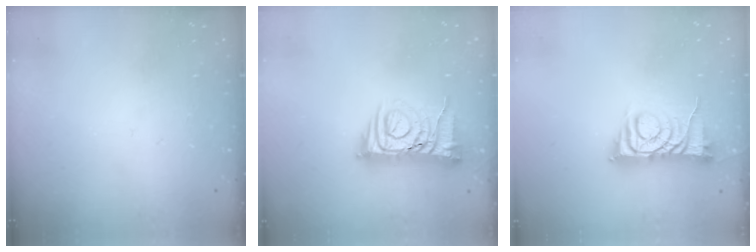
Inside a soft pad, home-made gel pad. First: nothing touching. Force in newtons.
{"total": 10.1, "press": 10.0, "slide": 1.4}
{"total": 9.4, "press": 9.4, "slide": 0.5}